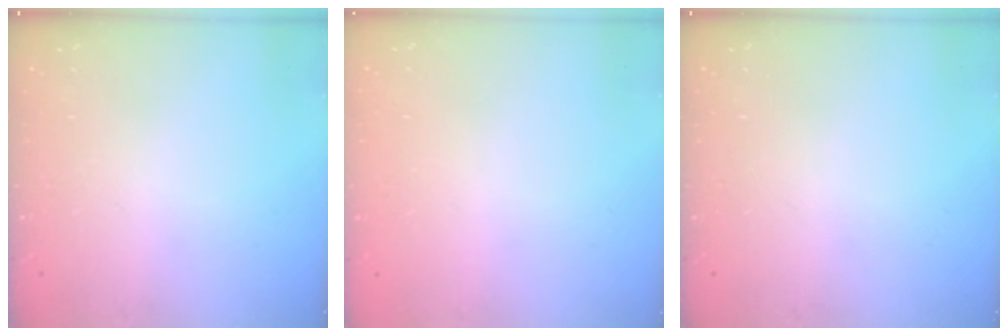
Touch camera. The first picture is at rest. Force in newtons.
{"total": 0.0}
{"total": 0.0}